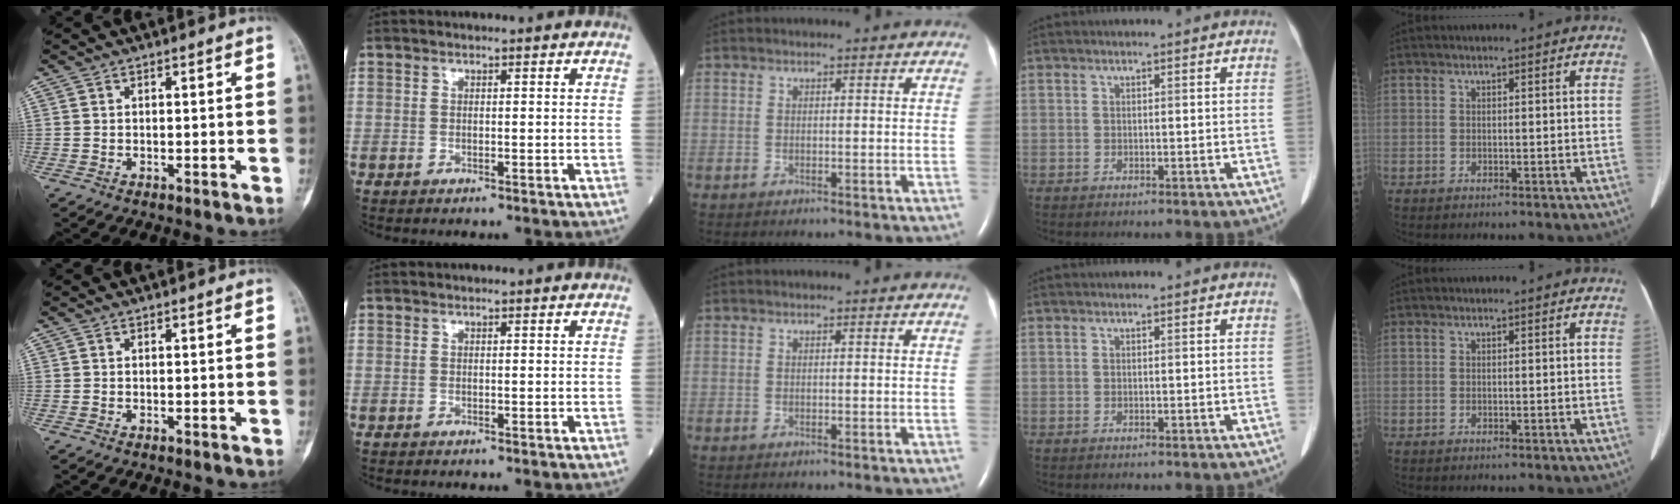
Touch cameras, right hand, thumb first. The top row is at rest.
{}